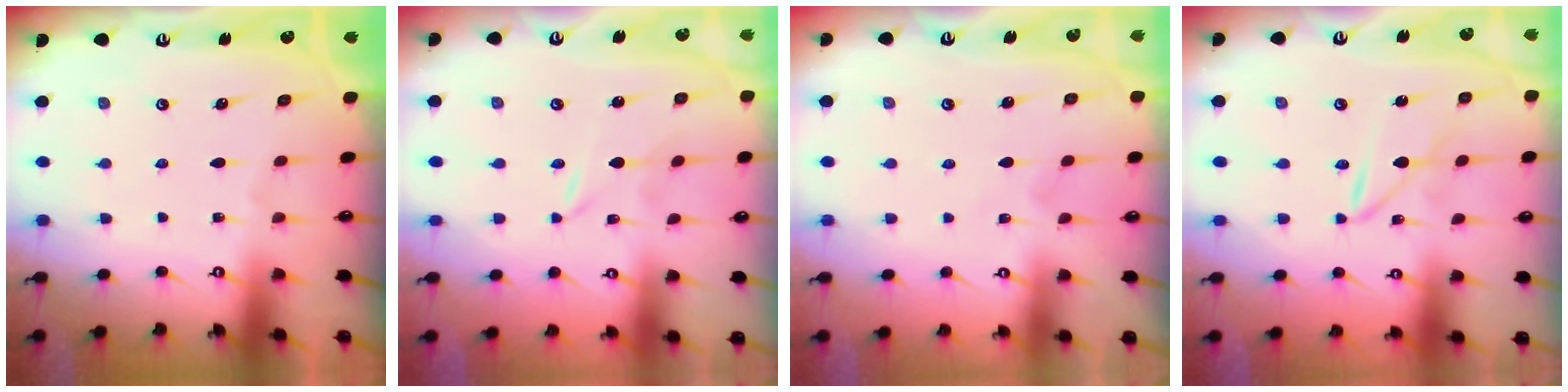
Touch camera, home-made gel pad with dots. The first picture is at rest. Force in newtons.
{"total": 0.0}
{"total": 2.4, "press": 2.4, "slide": 0.2}
{"total": 2.5, "press": 2.5, "slide": 0.3}